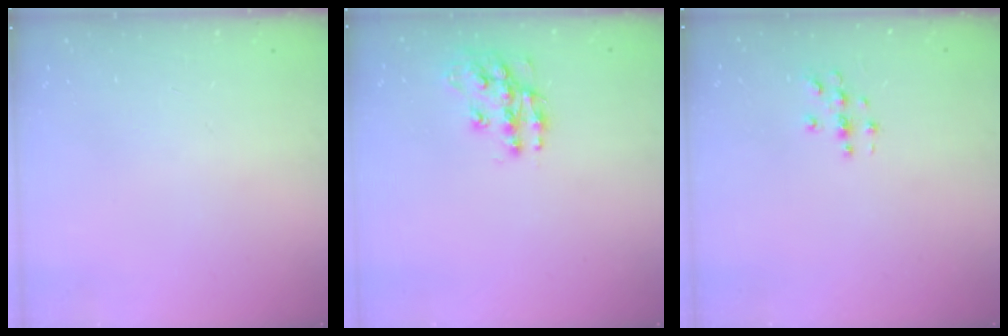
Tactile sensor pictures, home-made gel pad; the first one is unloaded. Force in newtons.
{"total": 11.9, "press": 11.9, "slide": 0.9}
{"total": 3.1, "press": 3.1, "slide": 0.3}